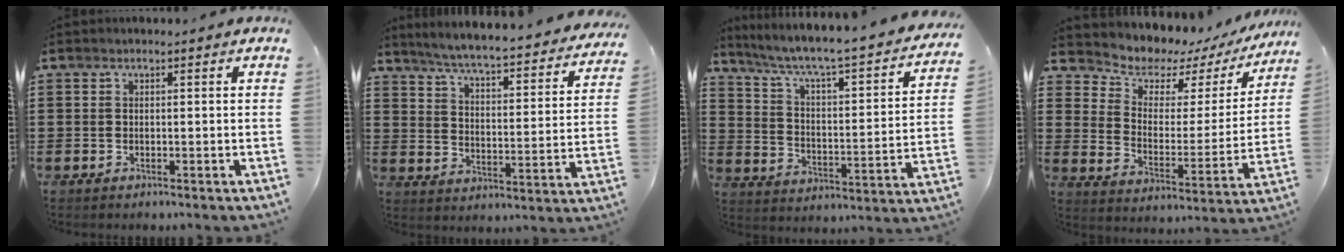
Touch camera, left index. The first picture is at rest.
{"total": 4.7, "force": [4.4, -0.5, 1.6], "torque": [-0.054, -0.041, 0.066]}
{"total": 4.7, "force": [3.4, 0.3, 3.2], "torque": [-0.079, -0.041, 0.046]}
{"total": 5.5, "force": [5.0, 2.3, 0.7], "torque": [-0.042, -0.047, 0.081]}